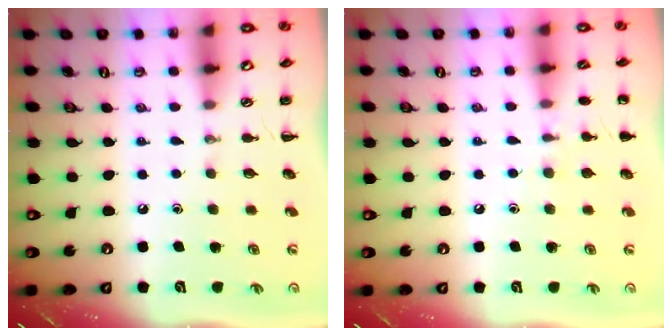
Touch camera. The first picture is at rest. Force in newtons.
{"total": 6.3, "press": 6.1, "slide": 1.7}